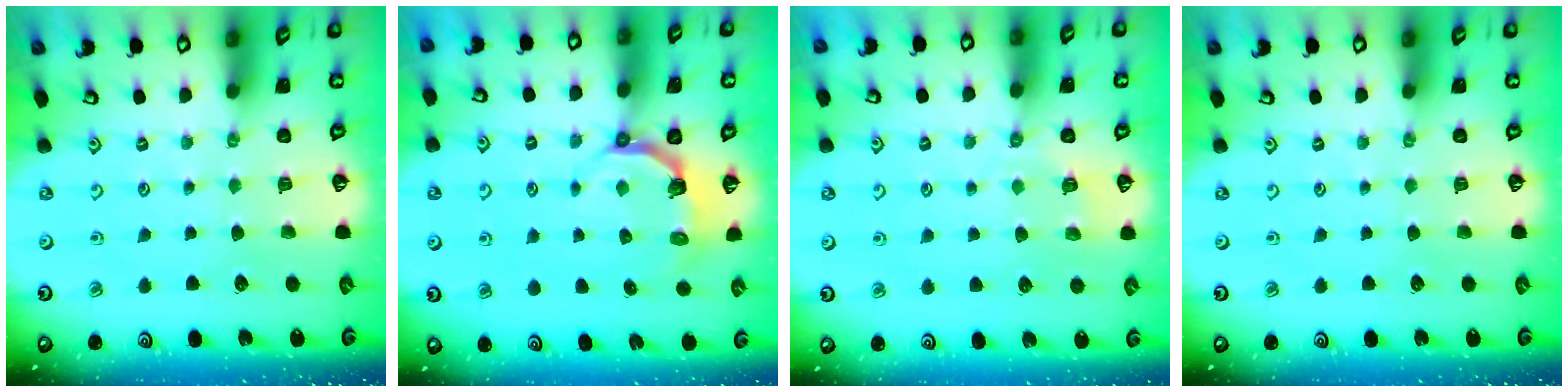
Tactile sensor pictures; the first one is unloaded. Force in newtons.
{"total": 4.8, "press": 3.2, "slide": 3.6}
{"total": 3.0, "press": 2.5, "slide": 1.6}
{"total": 0.0}